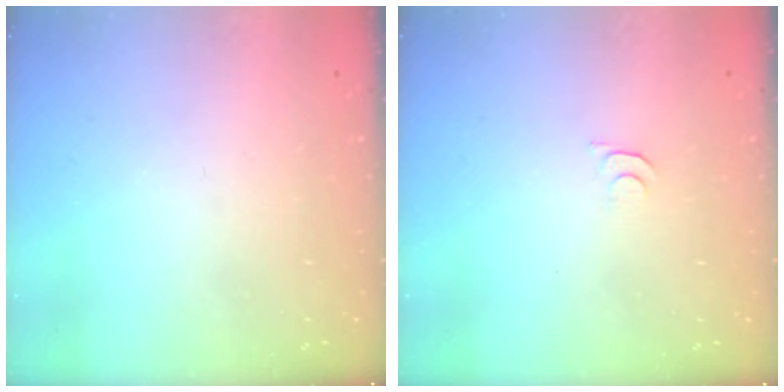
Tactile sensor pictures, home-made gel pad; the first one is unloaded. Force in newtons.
{"total": 5.2, "press": 5.2, "slide": 0.6}